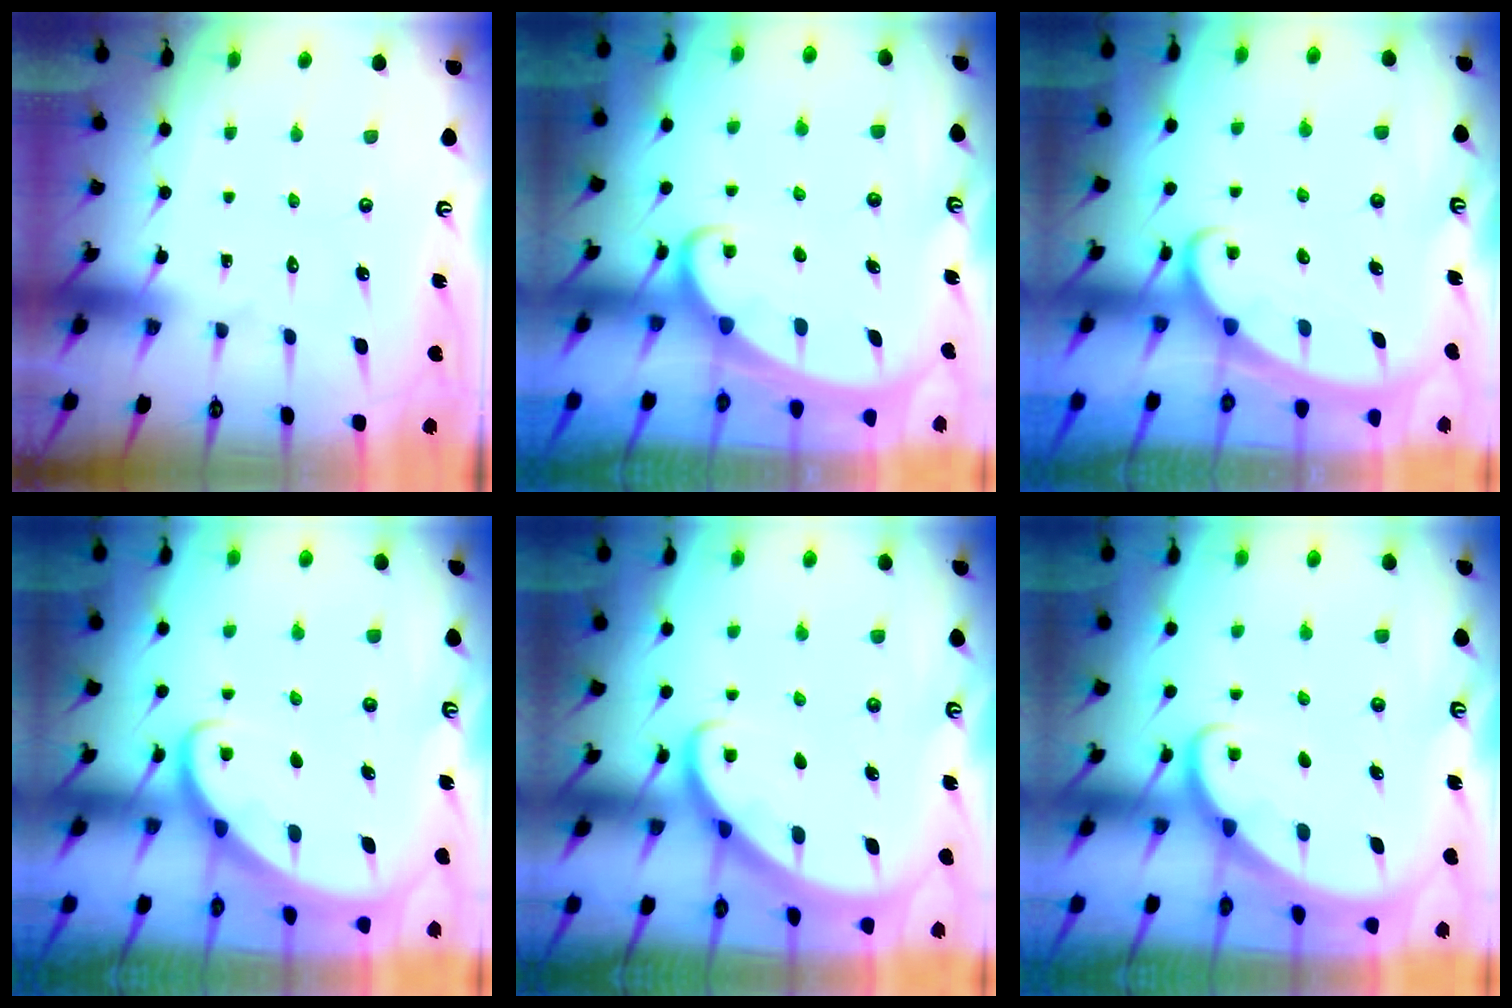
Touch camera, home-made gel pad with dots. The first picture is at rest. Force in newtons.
{"total": 2.2, "press": 2.2, "slide": 0.3}
{"total": 2.3, "press": 2.3, "slide": 0.2}
{"total": 2.2, "press": 2.2, "slide": 0.2}
{"total": 2.7, "press": 2.7, "slide": 0.2}
{"total": 1.7, "press": 1.7, "slide": 0.1}